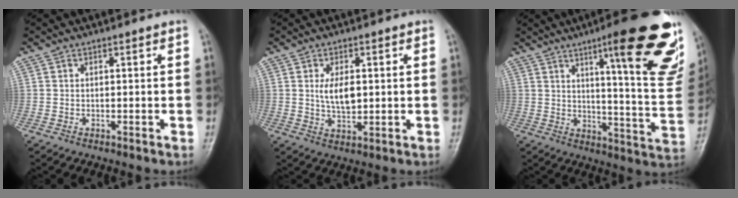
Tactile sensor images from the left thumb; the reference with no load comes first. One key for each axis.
{"total": 5.9, "fx": 0.8, "fy": 3.2, "fz": 4.8, "tx": -0.079, "ty": -0.009, "tz": 0.016}
{"total": 24.5, "fx": 13.2, "fy": 4.3, "fz": 20.2, "tx": -0.232, "ty": -0.061, "tz": 0.177}